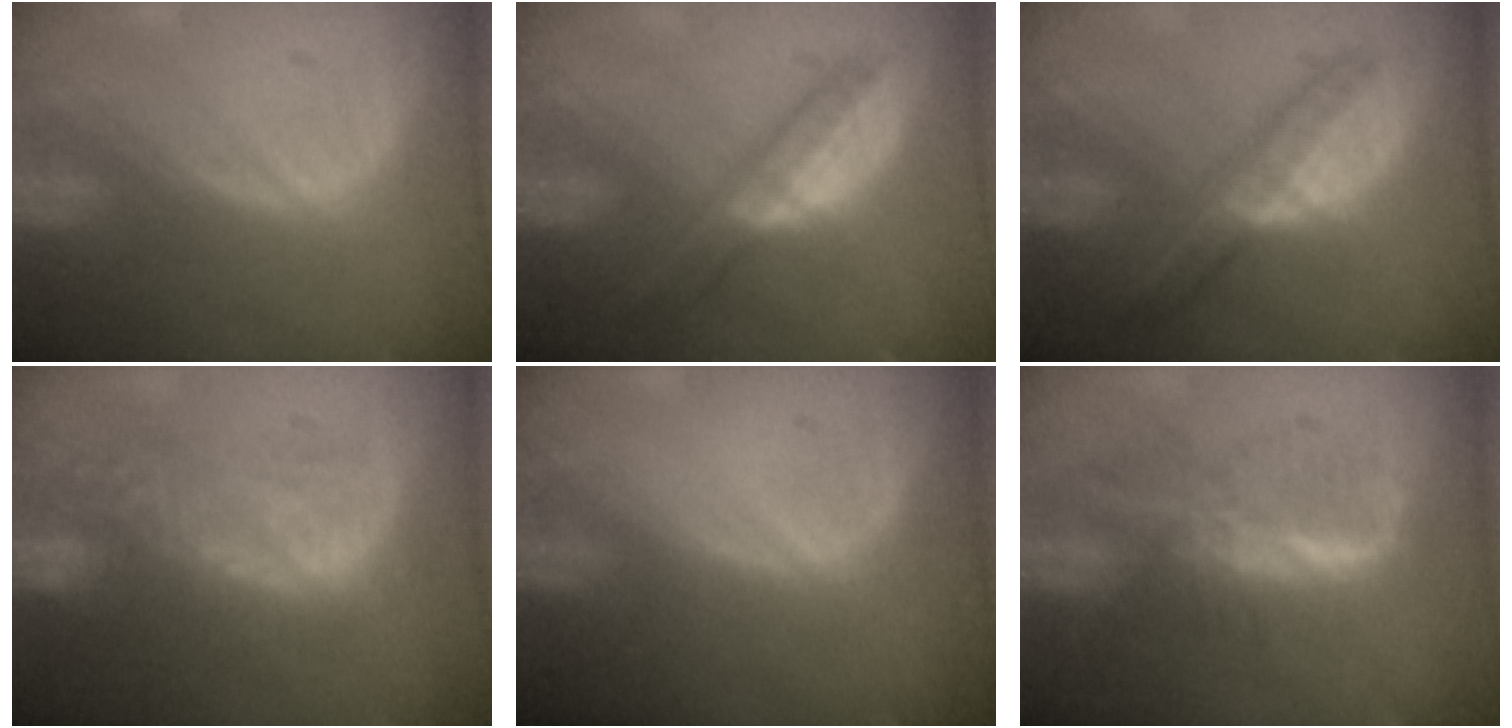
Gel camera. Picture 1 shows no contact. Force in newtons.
{"total": 5.5, "press": 5.3, "slide": 1.6}
{"total": 7.1, "press": 6.0, "slide": 3.7}
{"total": 10.4, "press": 9.5, "slide": 4.2}
{"total": 0.0}
{"total": 6.1, "press": 6.1, "slide": 0.1}